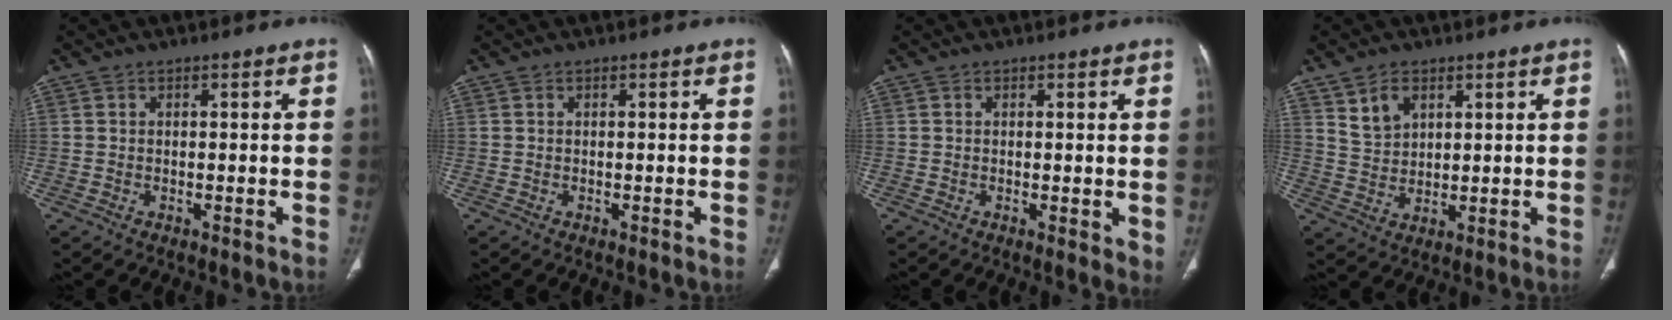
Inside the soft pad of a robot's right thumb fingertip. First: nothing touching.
{"total": 0.0}
{"total": 2.4, "force": [0.2, 0.9, 2.3], "torque": [-0.034, -0.011, 0.001]}
{"total": 5.5, "force": [3.1, 3.5, 2.9], "torque": [-0.040, -0.019, 0.067]}